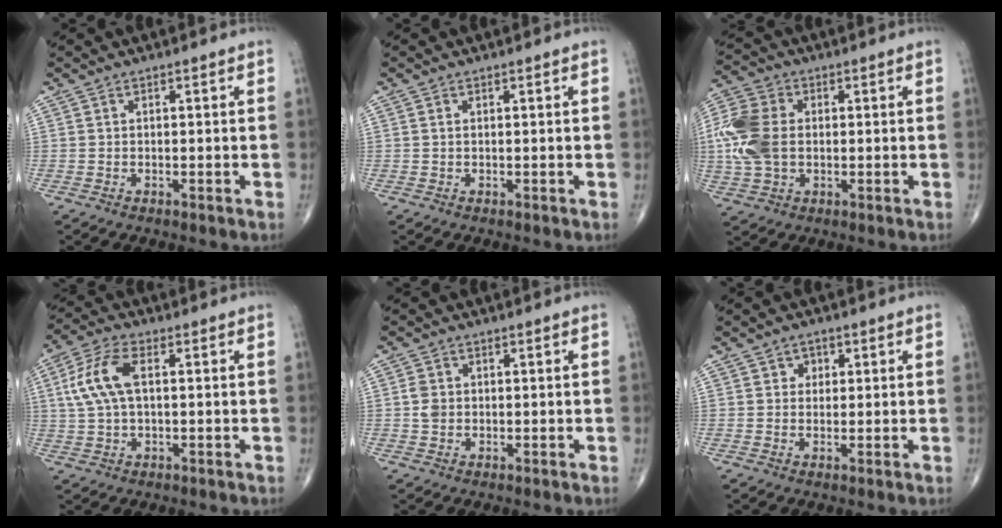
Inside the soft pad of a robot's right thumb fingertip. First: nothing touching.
{"total": 0.0}
{"total": 13.0, "force": [0.1, 8.9, 9.5], "torque": [-0.219, 0.012, 0.001]}
{"total": 9.4, "force": [1.6, 4.7, 8.0], "torque": [-0.177, 0.019, 0.030]}
{"total": 2.4, "force": [0.0, 2.0, 1.3], "torque": [-0.020, 0.003, 0.001]}
{"total": 2.6, "force": [1.0, 2.2, 0.9], "torque": [0.004, -0.003, 0.010]}